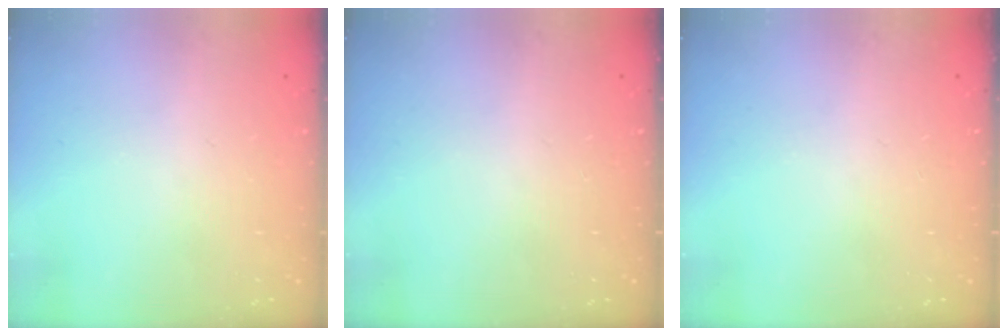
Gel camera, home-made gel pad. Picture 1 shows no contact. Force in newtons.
{"total": 0.0}
{"total": 0.0}